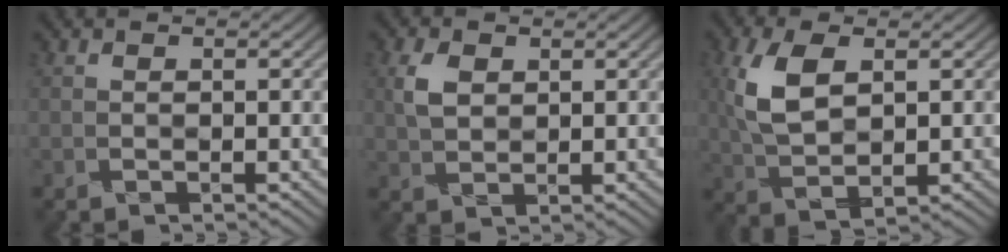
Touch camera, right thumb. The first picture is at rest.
{"total": 3.5, "force": [1.1, 2.3, 2.3], "torque": [-0.056, 0.004, 0.017]}
{"total": 7.9, "force": [1.4, 4.1, 6.6], "torque": [-0.154, 0.005, 0.022]}